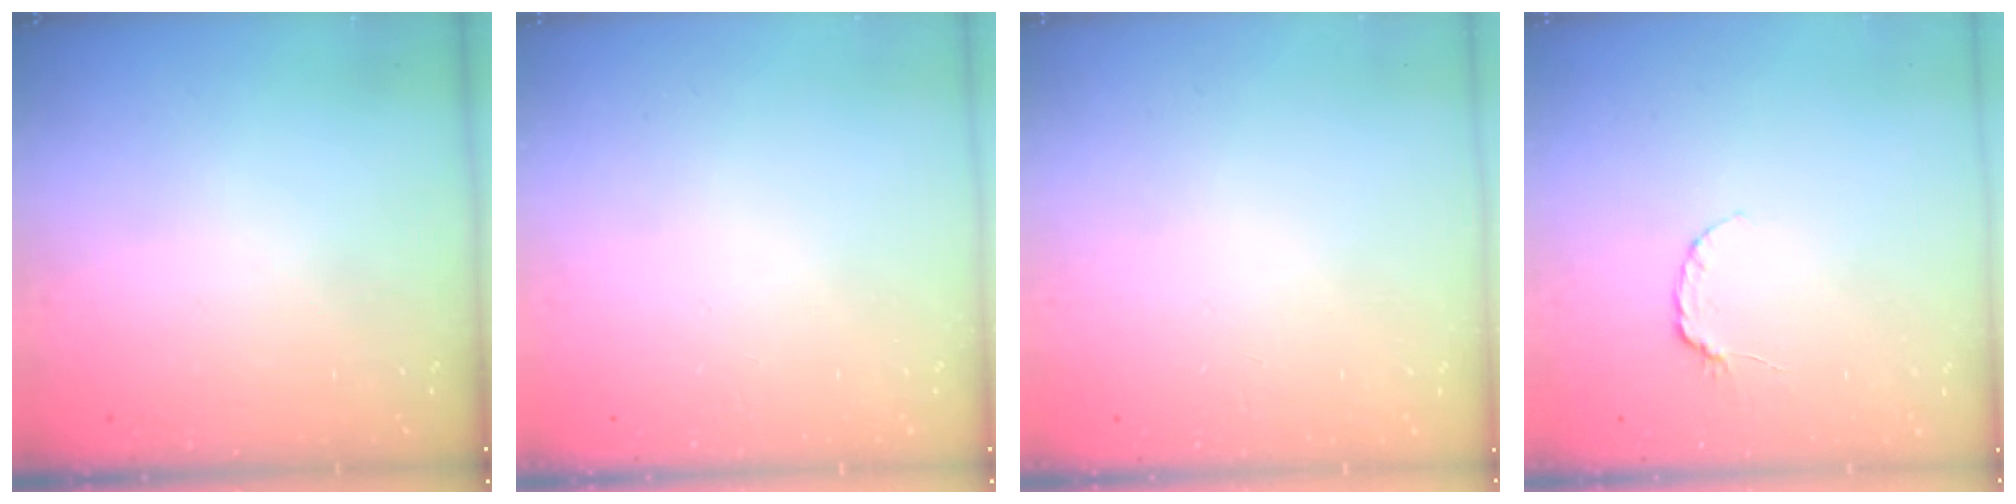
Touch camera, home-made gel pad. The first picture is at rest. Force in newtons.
{"total": 0.0}
{"total": 2.6, "press": 2.6, "slide": 0.2}
{"total": 3.7, "press": 3.6, "slide": 0.5}